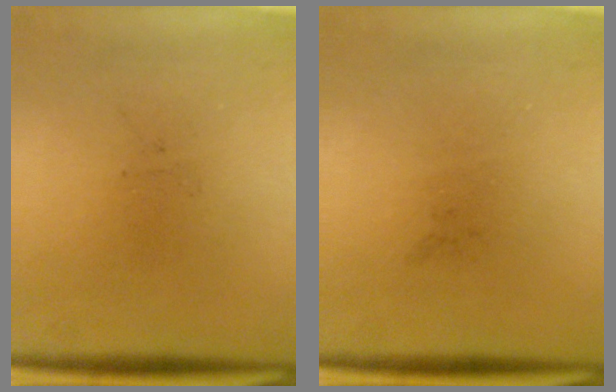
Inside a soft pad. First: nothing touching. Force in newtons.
{"total": 0.0}